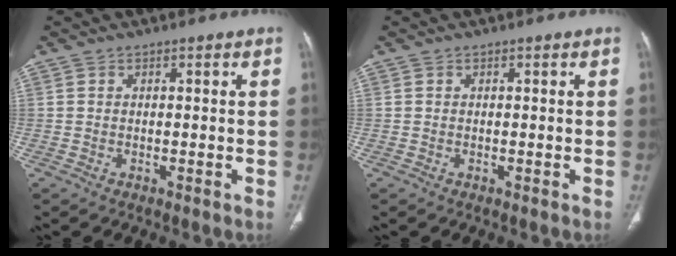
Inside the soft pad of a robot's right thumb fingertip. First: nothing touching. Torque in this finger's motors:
{"motor_torque": [0.03, 0.02, -0.28, 0.24, 0.02]}